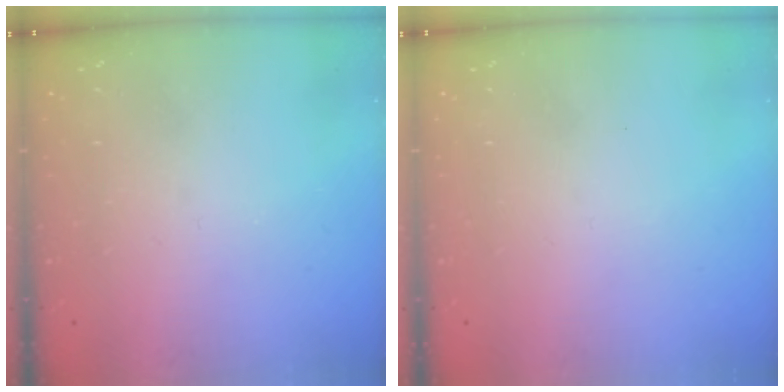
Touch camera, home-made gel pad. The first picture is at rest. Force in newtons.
{"total": 1.7, "press": 1.6, "slide": 0.1}